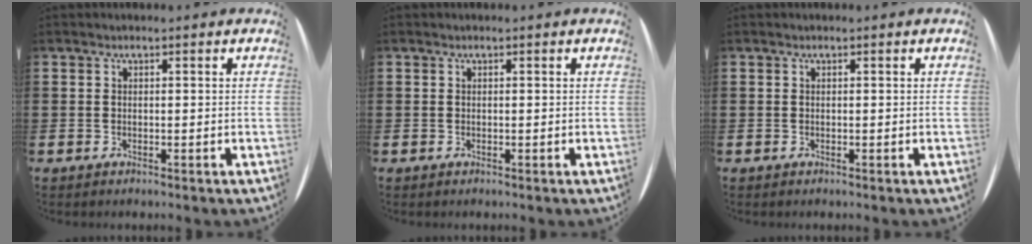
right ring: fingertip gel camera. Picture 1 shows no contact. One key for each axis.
{"total": 0.0}
{"total": 0.0}